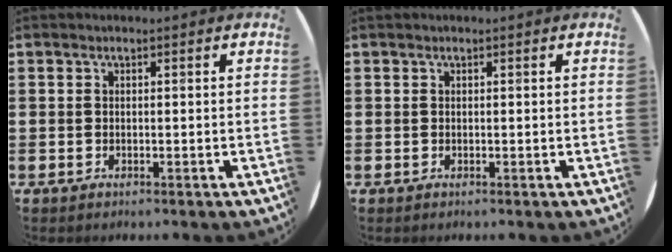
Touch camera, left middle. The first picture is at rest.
{"total": 0.0}